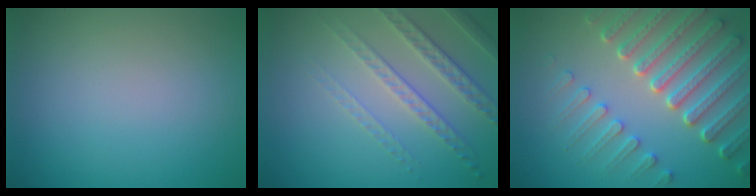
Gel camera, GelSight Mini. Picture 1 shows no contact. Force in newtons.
{"total": 4.7, "press": 3.1, "slide": 3.4}
{"total": 7.2, "press": 5.7, "slide": 4.4}